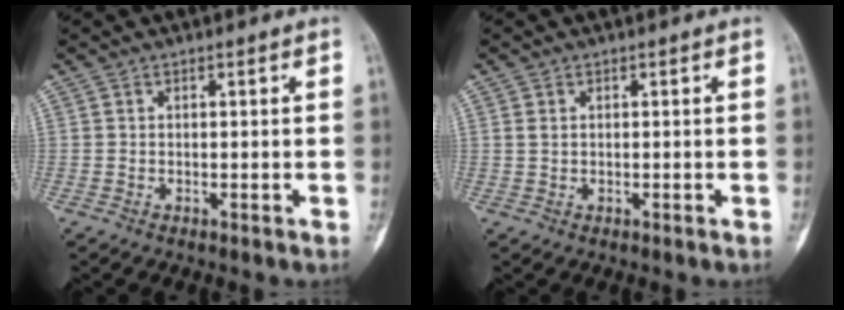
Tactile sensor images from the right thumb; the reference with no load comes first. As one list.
[{"total": 1.1, "force": [0.3, 0.9, 0.6], "torque": [-0.009, 0.000, 0.008]}]